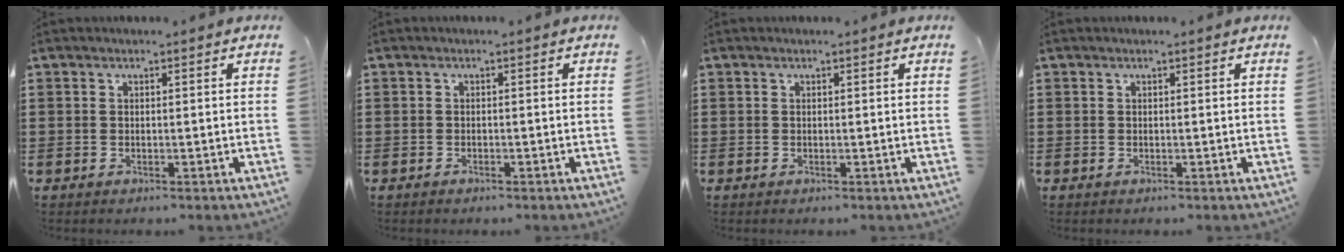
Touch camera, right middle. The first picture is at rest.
{"total": 0.8, "force": [-0.7, 0.3, 0.1], "torque": [-0.002, 0.002, -0.015]}
{"total": 0.0}
{"total": 0.0}